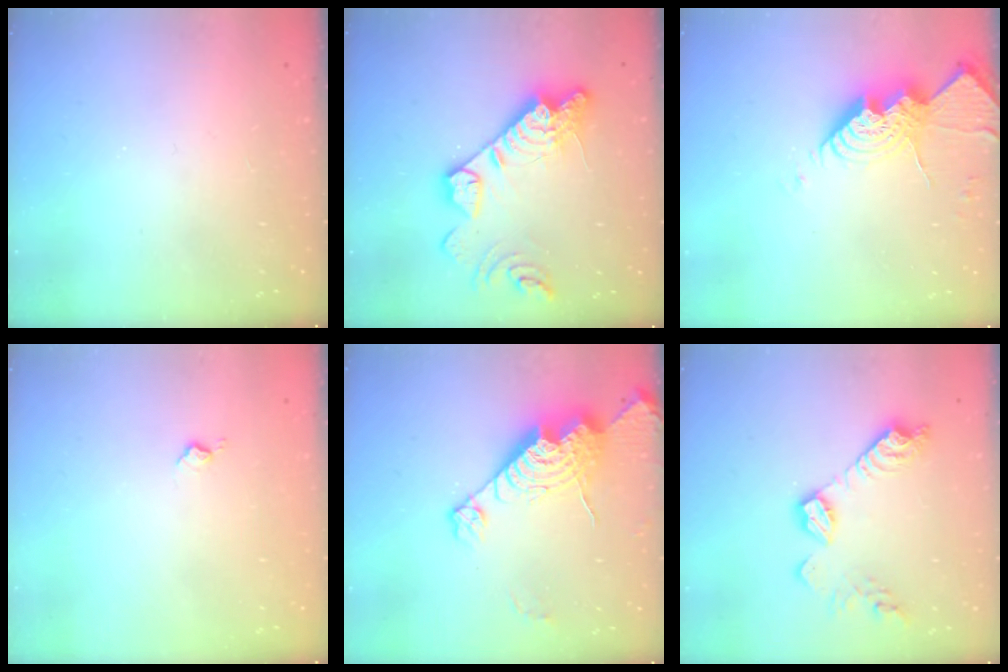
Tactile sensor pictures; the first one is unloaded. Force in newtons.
{"total": 19.4, "press": 19.3, "slide": 1.9}
{"total": 15.0, "press": 14.9, "slide": 1.4}
{"total": 5.6, "press": 5.6, "slide": 0.7}
{"total": 17.6, "press": 17.5, "slide": 1.8}
{"total": 12.4, "press": 12.4, "slide": 0.8}